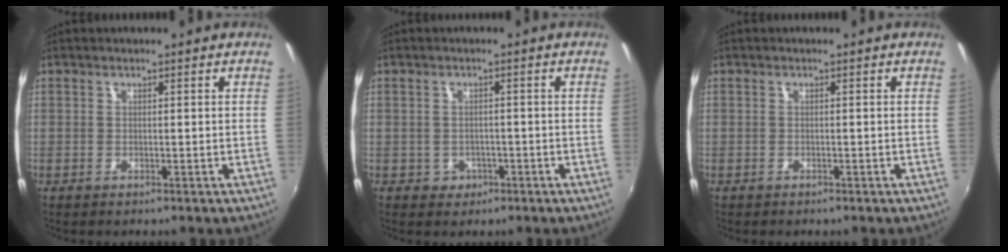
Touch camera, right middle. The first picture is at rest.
{"total": 3.0, "force": [-1.1, 2.7, 0.5], "torque": [-0.017, 0.001, -0.013]}
{"total": 0.7, "force": [-0.5, 0.3, 0.1], "torque": [-0.005, -0.002, -0.008]}